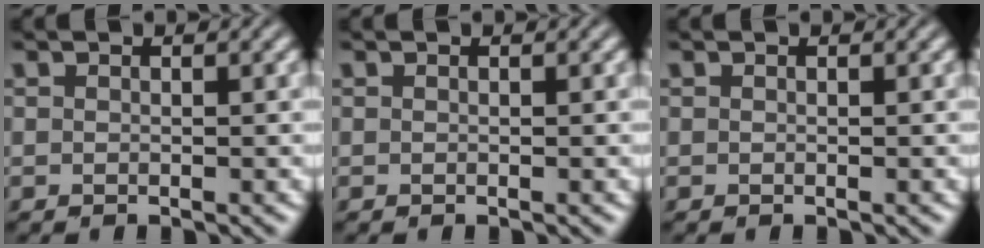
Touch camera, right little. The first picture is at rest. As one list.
[{"total": 0.0}, {"total": 0.0}]